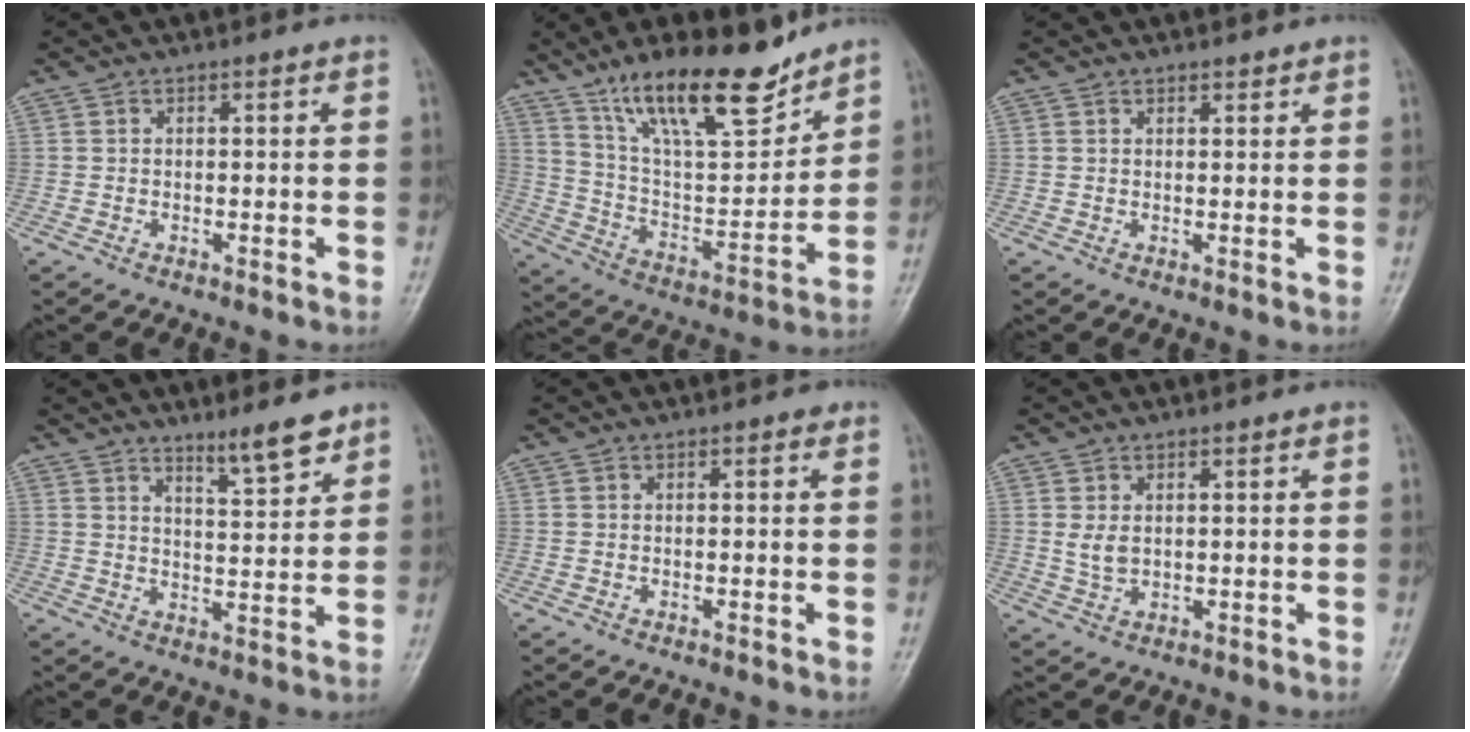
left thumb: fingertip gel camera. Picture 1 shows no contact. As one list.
[{"total": 20.3, "force": [14.6, 6.5, 12.5], "torque": [-0.167, -0.080, 0.257]}, {"total": 1.4, "force": [1.2, 0.6, 0.3], "torque": [0.005, -0.008, 0.015]}, {"total": 6.6, "force": [5.3, 1.1, 3.9], "torque": [-0.049, -0.048, 0.085]}, {"total": 0.5, "force": [0.2, 0.3, 0.3], "torque": [0.000, 0.000, -0.002]}, {"total": 2.9, "force": [0.9, 1.9, 1.9], "torque": [-0.029, -0.008, 0.023]}]